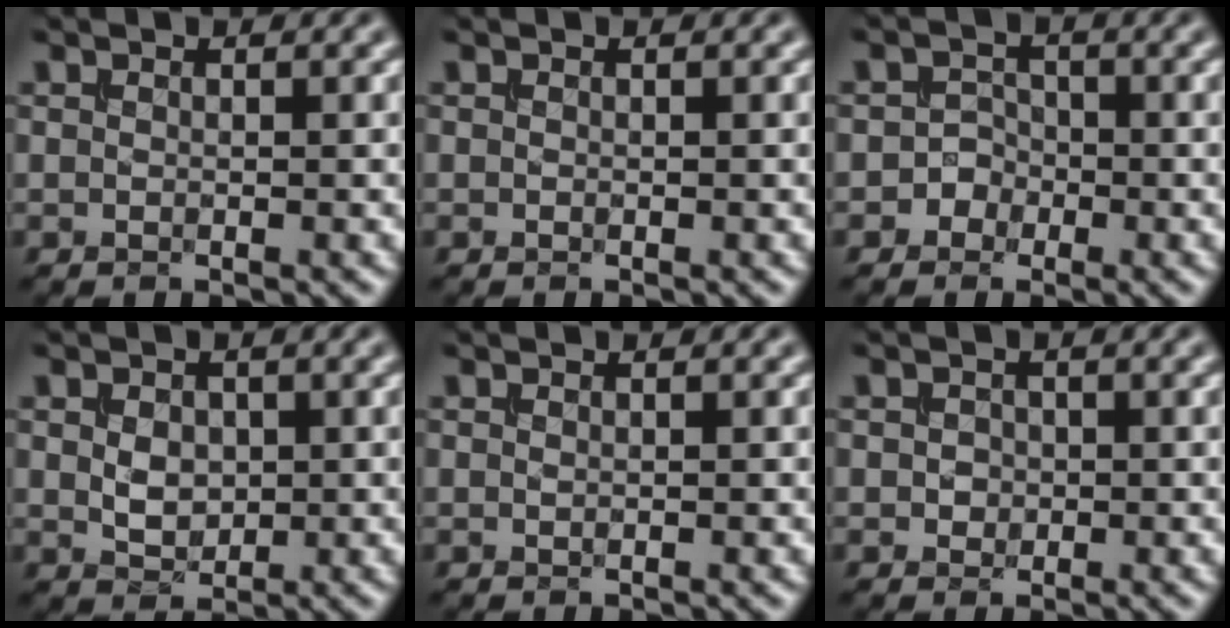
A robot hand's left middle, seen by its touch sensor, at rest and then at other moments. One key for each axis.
{"total": 0.0}
{"total": 1.6, "fx": -0.8, "fy": 1.4, "fz": 0.1, "tx": 0.020, "ty": 0.008, "tz": -0.022}
{"total": 2.2, "fx": 0.2, "fy": 1.7, "fz": 1.5, "tx": -0.033, "ty": -0.001, "tz": 0.004}
{"total": 0.0}
{"total": 1.0, "fx": -0.1, "fy": 0.9, "fz": 0.4, "tx": -0.008, "ty": -0.001, "tz": -0.003}